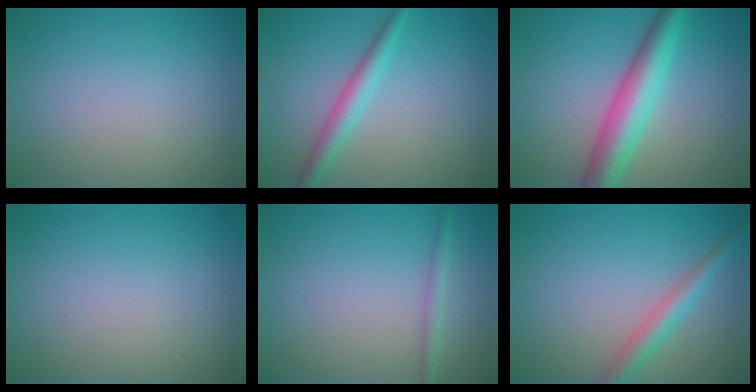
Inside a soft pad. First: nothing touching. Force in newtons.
{"total": 2.6, "press": 2.6, "slide": 0.0}
{"total": 6.0, "press": 6.0, "slide": 0.1}
{"total": 0.0}
{"total": 1.3, "press": 1.3, "slide": 0.0}
{"total": 2.7, "press": 2.7, "slide": 0.1}